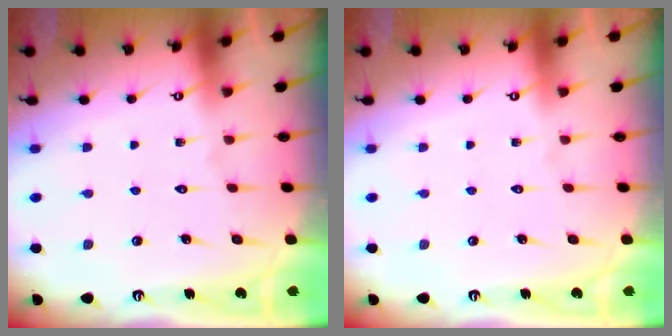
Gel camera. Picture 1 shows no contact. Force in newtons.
{"total": 0.0}